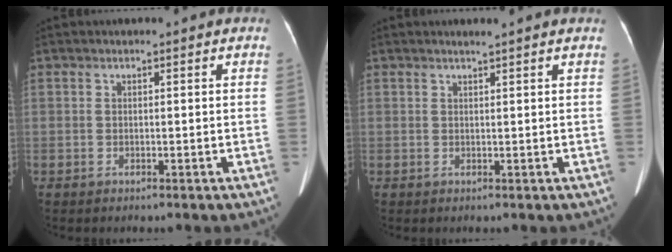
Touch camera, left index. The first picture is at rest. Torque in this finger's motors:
{"motor_torque": [0.03, -0.01, -0.01, 0.00]}